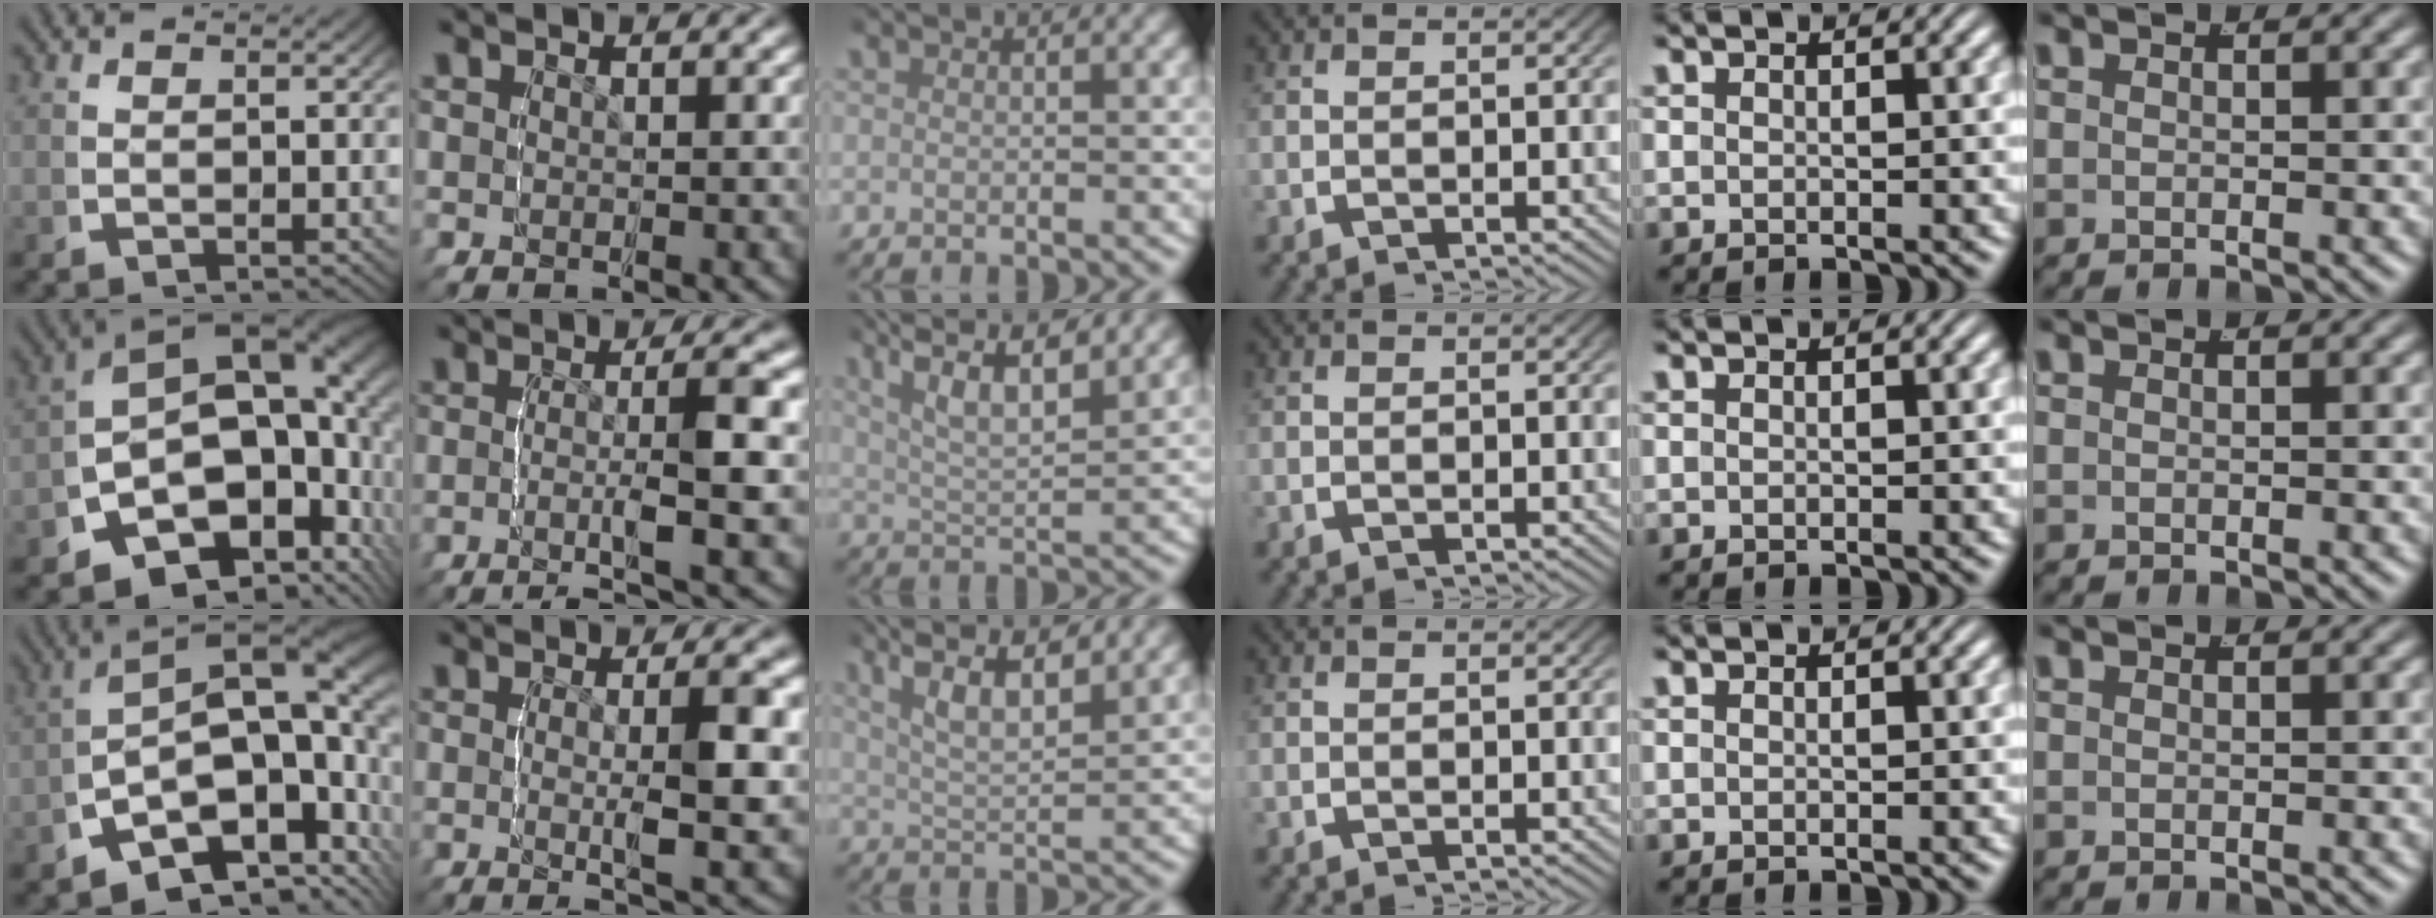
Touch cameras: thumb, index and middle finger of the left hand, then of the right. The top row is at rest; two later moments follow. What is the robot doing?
{"motion": "grasp_and_lifting", "object": "sponge"}